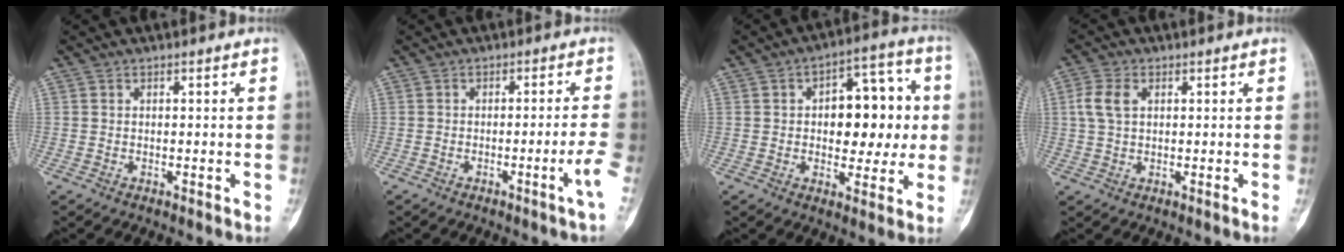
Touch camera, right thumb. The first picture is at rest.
{"total": 3.4, "force": [-1.6, -0.8, 2.9], "torque": [-0.058, 0.007, -0.025]}
{"total": 14.4, "force": [1.0, 8.4, 11.6], "torque": [-0.104, 0.025, 0.012]}
{"total": 4.6, "force": [1.2, 2.7, 3.5], "torque": [-0.085, 0.009, 0.020]}